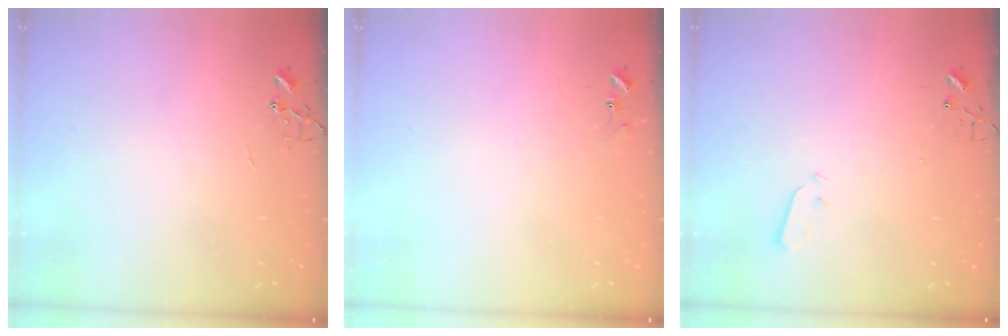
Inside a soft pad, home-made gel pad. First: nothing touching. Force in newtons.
{"total": 6.0, "press": 5.9, "slide": 0.6}
{"total": 2.9, "press": 2.9, "slide": 0.4}